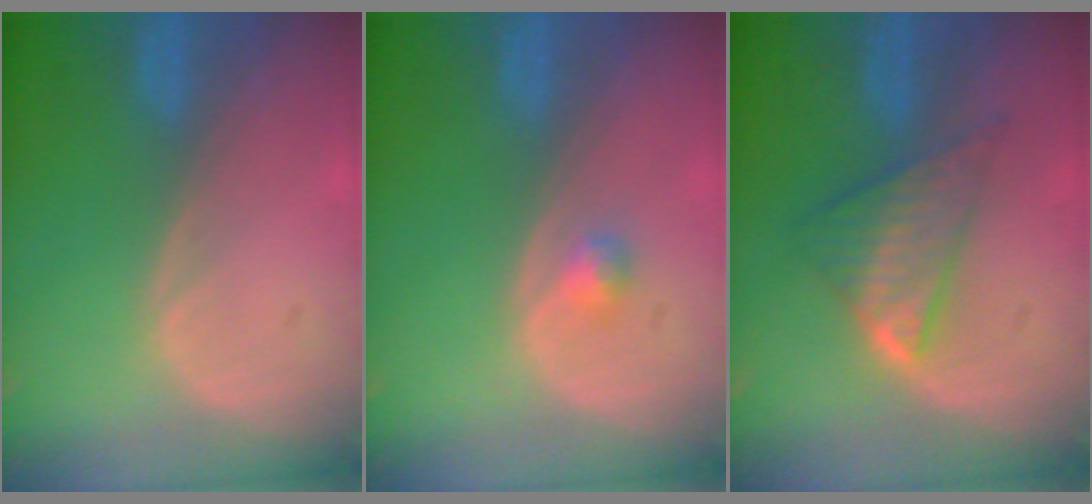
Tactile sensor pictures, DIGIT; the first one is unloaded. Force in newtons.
{"total": 1.7, "press": 1.4, "slide": 0.8}
{"total": 5.8, "press": 5.7, "slide": 1.1}